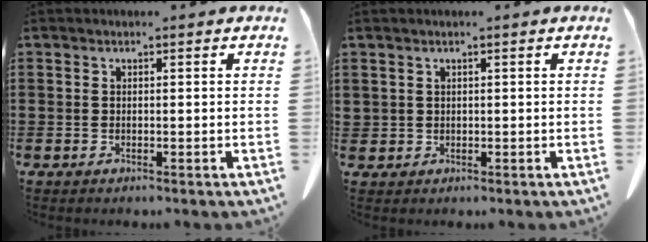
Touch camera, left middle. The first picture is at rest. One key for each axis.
{"total": 0.8, "fx": 0.6, "fy": 0.5, "fz": 0.2, "tx": -0.007, "ty": 0.000, "tz": 0.012}